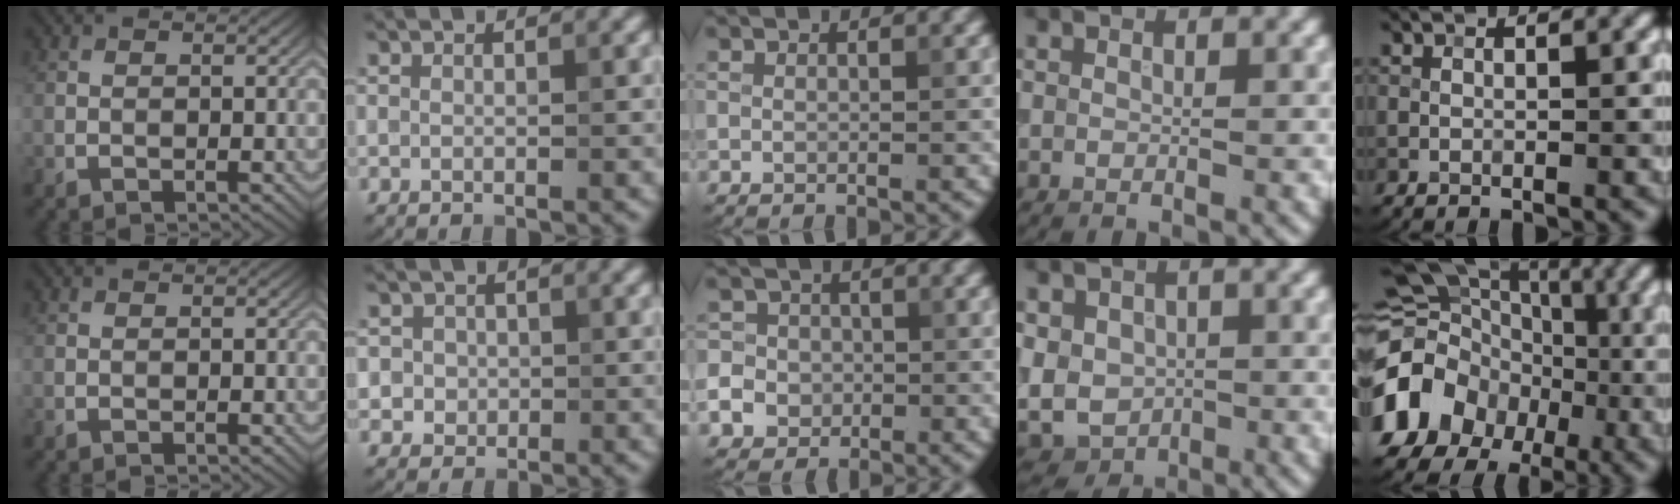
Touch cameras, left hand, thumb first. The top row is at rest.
{"index": {"total": 3.2, "force": [0.6, 3.0, 1.0], "torque": [-0.002, 0.020, 0.003]}, "middle": {"total": 8.4, "force": [-2.7, 7.6, 2.3], "torque": [-0.055, -0.004, -0.078]}, "ring": {"total": 6.5, "force": [-0.5, 5.7, 3.2], "torque": [-0.064, 0.000, -0.021]}, "little": {"total": 12.8, "force": [-3.6, 11.1, 5.2], "torque": [-0.118, -0.003, -0.076]}}